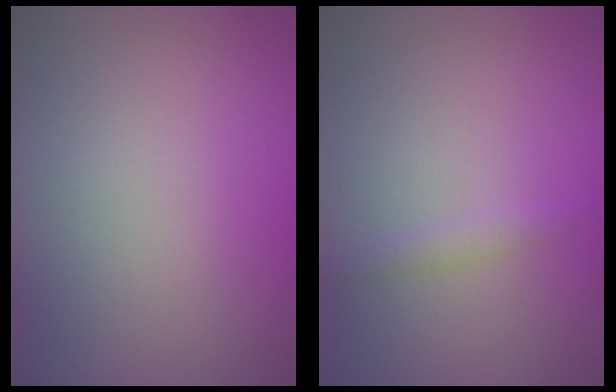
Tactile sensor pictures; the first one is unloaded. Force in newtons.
{"total": 0.9, "press": 0.9, "slide": 0.1}